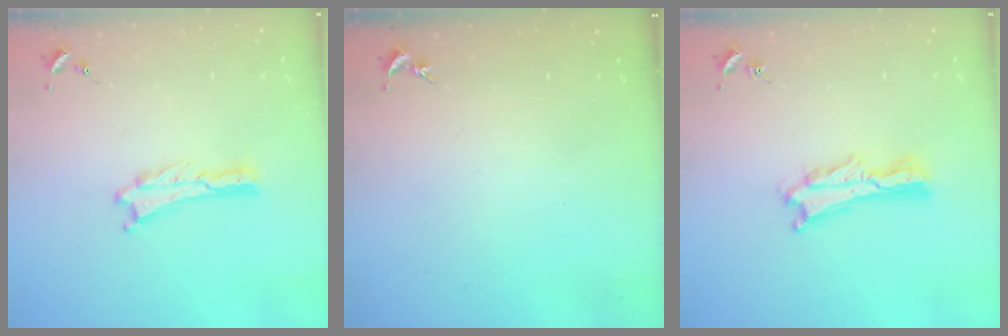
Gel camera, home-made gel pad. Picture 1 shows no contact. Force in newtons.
{"total": 0.0}
{"total": 2.1, "press": 2.1, "slide": 0.3}